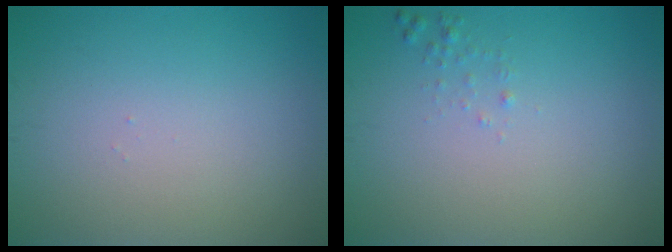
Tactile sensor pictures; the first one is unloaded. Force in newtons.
{"total": 0.6, "press": 0.6, "slide": 0.0}